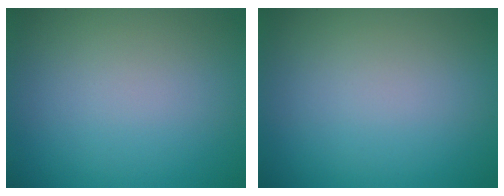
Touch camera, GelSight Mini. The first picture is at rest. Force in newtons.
{"total": 0.0}